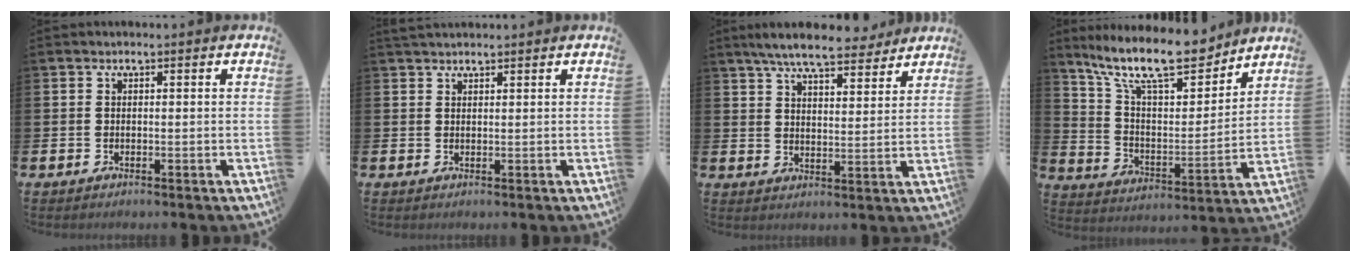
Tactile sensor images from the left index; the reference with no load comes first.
{"total": 1.7, "force": [1.6, 0.4, 0.2], "torque": [0.001, -0.001, 0.028]}
{"total": 7.7, "force": [7.0, 1.4, 2.9], "torque": [-0.070, -0.031, 0.124]}
{"total": 13.8, "force": [11.5, 3.6, 6.8], "torque": [-0.163, -0.060, 0.202]}